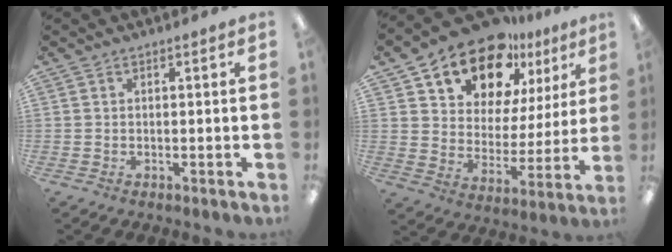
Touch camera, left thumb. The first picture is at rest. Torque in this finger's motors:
{"motor_torque": [1.79, 2.58, 1.37, -1.40, 0.08]}